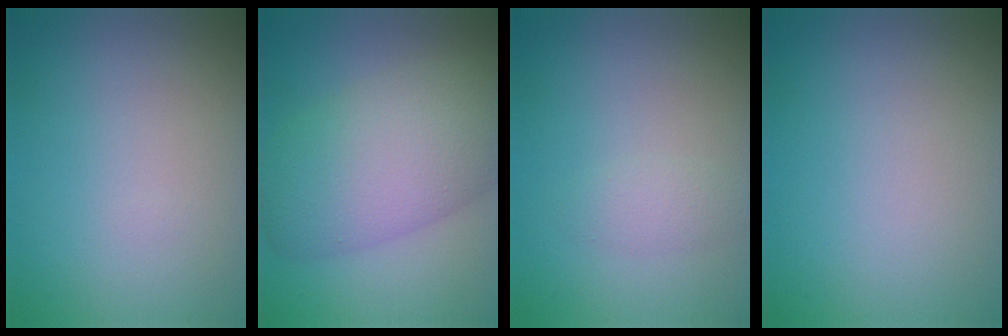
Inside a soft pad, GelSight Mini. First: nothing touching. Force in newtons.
{"total": 9.1, "press": 9.1, "slide": 0.5}
{"total": 1.3, "press": 1.3, "slide": 0.1}
{"total": 0.0}